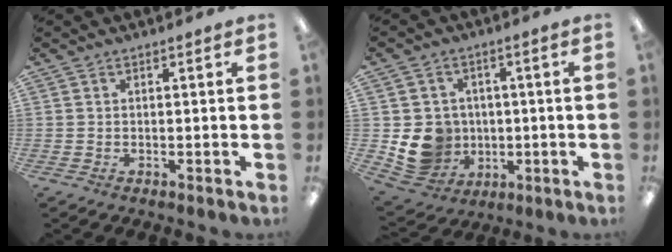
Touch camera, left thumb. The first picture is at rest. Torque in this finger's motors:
{"motor_torque": [-0.37, 1.03, 0.25, -0.25, 0.04]}